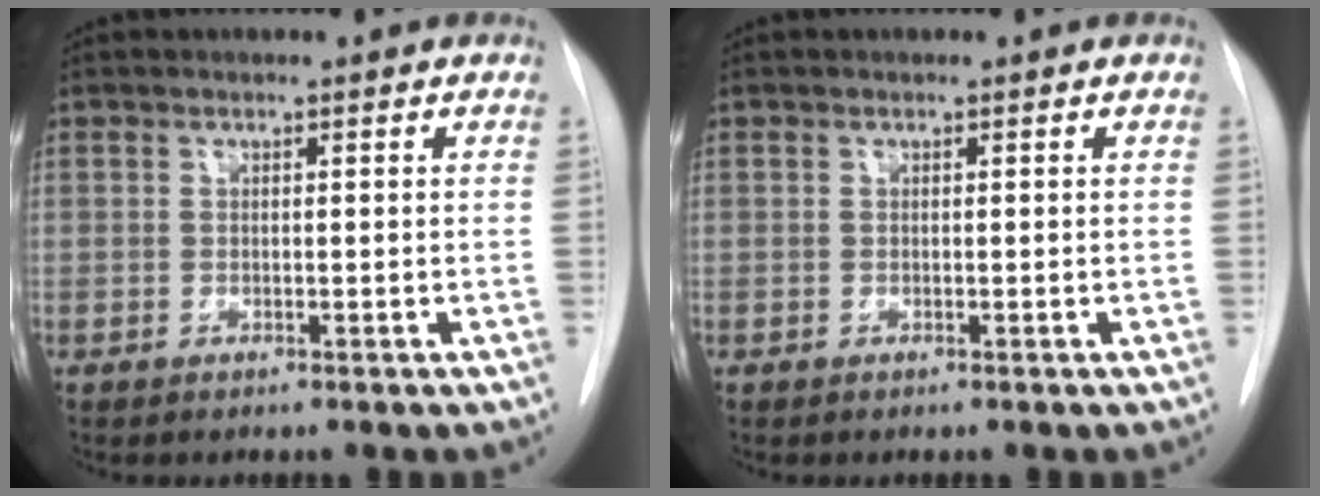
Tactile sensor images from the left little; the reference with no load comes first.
{"total": 0.0}